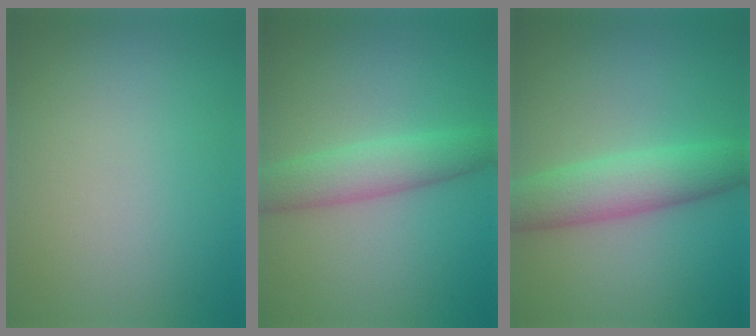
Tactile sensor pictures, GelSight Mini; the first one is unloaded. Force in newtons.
{"total": 3.9, "press": 3.9, "slide": 0.1}
{"total": 5.3, "press": 5.3, "slide": 0.1}